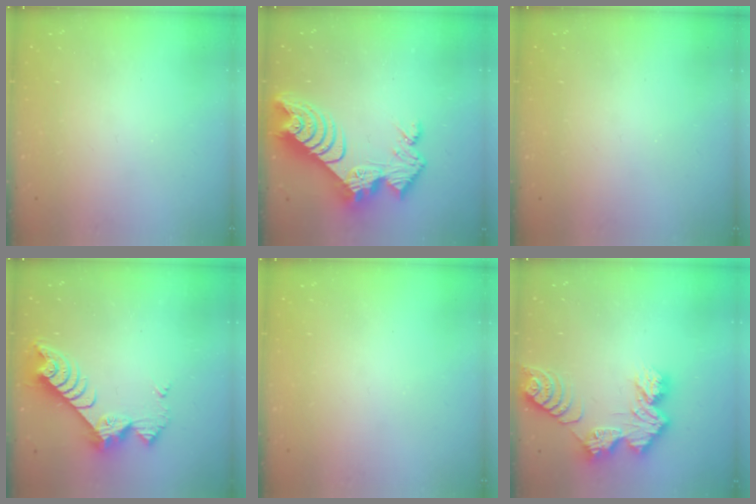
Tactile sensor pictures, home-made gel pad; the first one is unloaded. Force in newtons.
{"total": 16.6, "press": 16.6, "slide": 1.4}
{"total": 0.0}
{"total": 9.4, "press": 9.4, "slide": 0.7}
{"total": 0.0}
{"total": 11.5, "press": 11.5, "slide": 0.8}